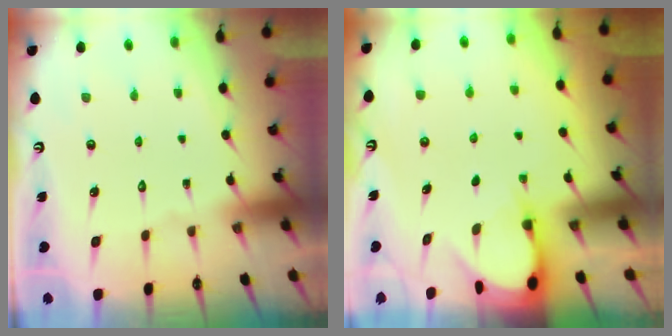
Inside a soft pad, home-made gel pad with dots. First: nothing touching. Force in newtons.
{"total": 3.2, "press": 3.2, "slide": 0.4}